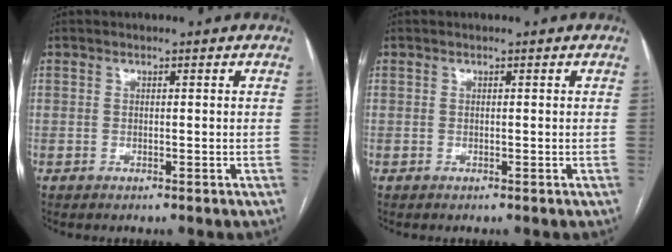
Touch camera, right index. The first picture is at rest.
{"total": 0.0}